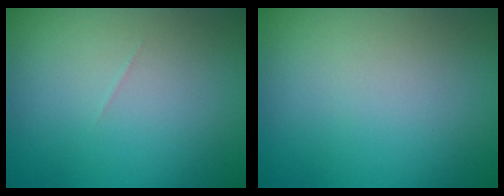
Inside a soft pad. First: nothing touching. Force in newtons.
{"total": 0.0}